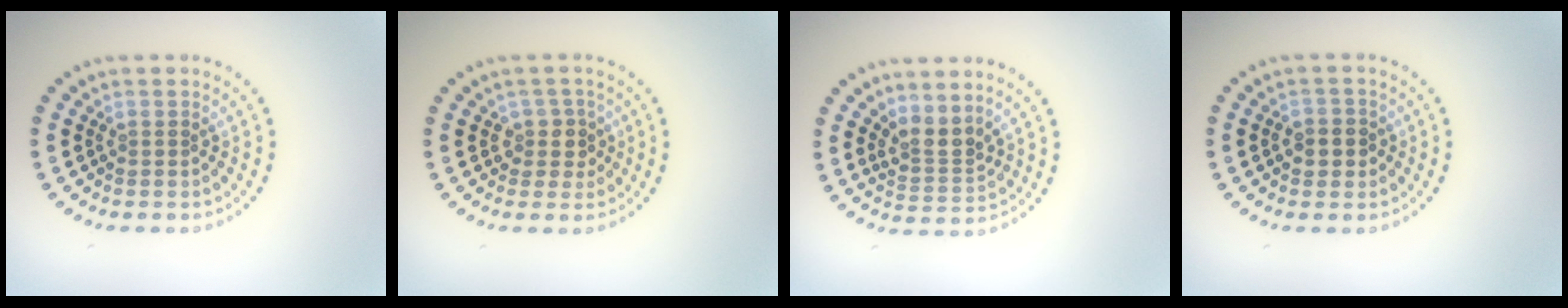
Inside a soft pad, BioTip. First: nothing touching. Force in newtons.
{"total": 2.0, "press": 1.6, "slide": 1.3}
{"total": 2.5, "press": 1.9, "slide": 1.7}
{"total": 2.3, "press": 2.1, "slide": 0.8}